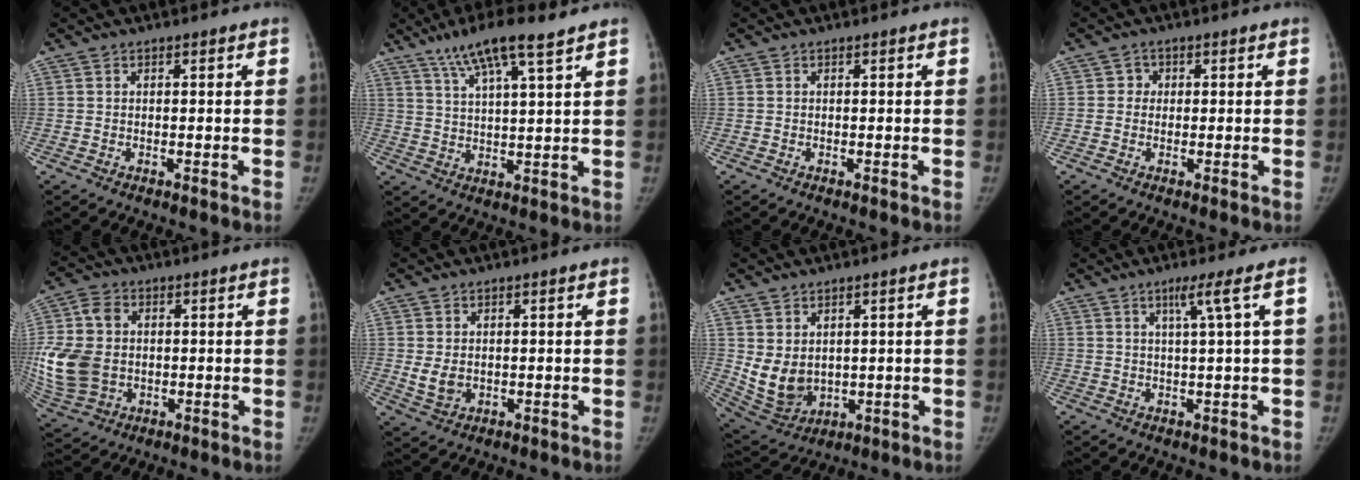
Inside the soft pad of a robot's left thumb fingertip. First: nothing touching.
{"total": 10.5, "force": [7.1, 1.1, 7.7], "torque": [-0.138, -0.023, 0.126]}
{"total": 0.0}
{"total": 1.8, "force": [0.1, 1.8, 0.5], "torque": [0.008, 0.005, -0.004]}
{"total": 15.6, "force": [-0.1, 11.7, 10.3], "torque": [-0.229, 0.000, 0.010]}
{"total": 3.6, "force": [0.1, 2.8, 2.3], "torque": [-0.031, -0.007, 0.011]}
{"total": 8.4, "force": [1.1, 6.5, 5.3], "torque": [-0.081, -0.017, 0.049]}
{"total": 4.1, "force": [1.7, -1.2, 3.6], "torque": [-0.069, -0.005, 0.037]}